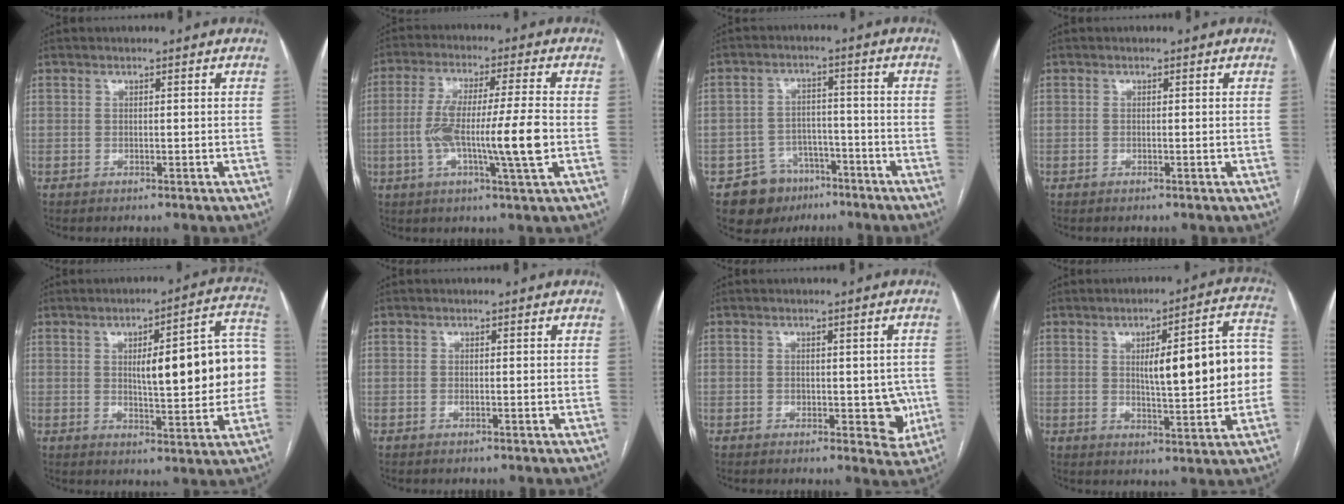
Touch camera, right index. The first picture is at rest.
{"total": 12.4, "force": [-1.9, 0.2, 12.3], "torque": [-0.225, 0.002, -0.037]}
{"total": 8.4, "force": [-5.3, 6.3, 1.5], "torque": [-0.024, 0.014, -0.076]}
{"total": 0.0}
{"total": 16.6, "force": [0.9, 3.8, 16.2], "torque": [-0.209, 0.035, 0.017]}
{"total": 0.5, "force": [0.0, 0.2, 0.5], "torque": [-0.007, 0.000, 0.001]}
{"total": 5.7, "force": [-0.9, 3.2, 4.6], "torque": [-0.034, 0.003, -0.004]}
{"total": 14.6, "force": [0.8, 3.0, 14.3], "torque": [-0.190, 0.033, 0.016]}